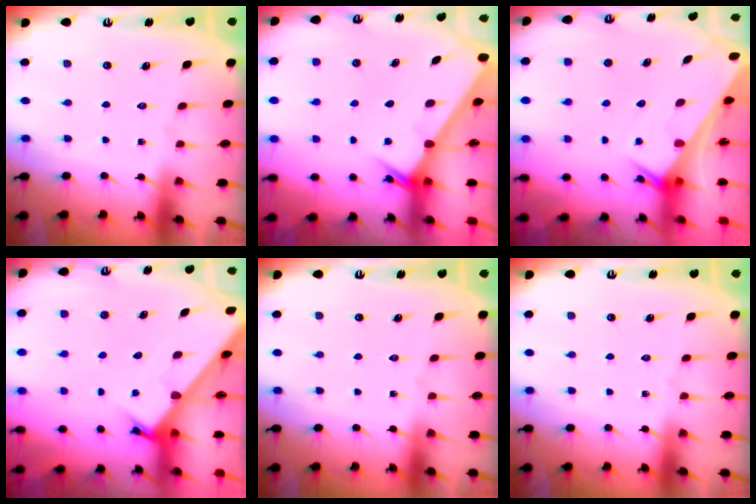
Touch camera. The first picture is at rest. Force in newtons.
{"total": 2.2, "press": 2.2, "slide": 0.1}
{"total": 2.6, "press": 2.6, "slide": 0.1}
{"total": 2.3, "press": 2.3, "slide": 0.1}
{"total": 0.0}
{"total": 0.0}